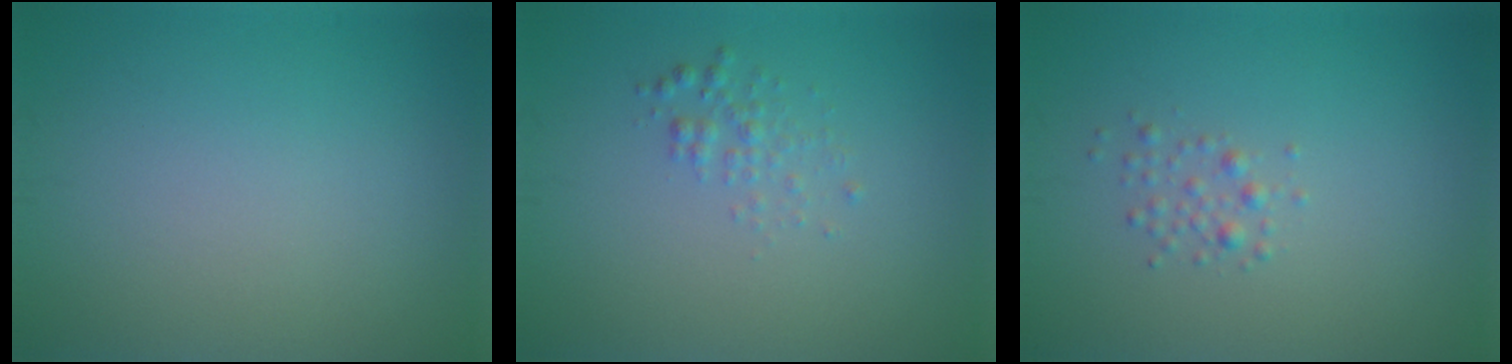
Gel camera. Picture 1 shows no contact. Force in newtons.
{"total": 1.3, "press": 1.3, "slide": 0.0}
{"total": 1.2, "press": 1.2, "slide": 0.0}